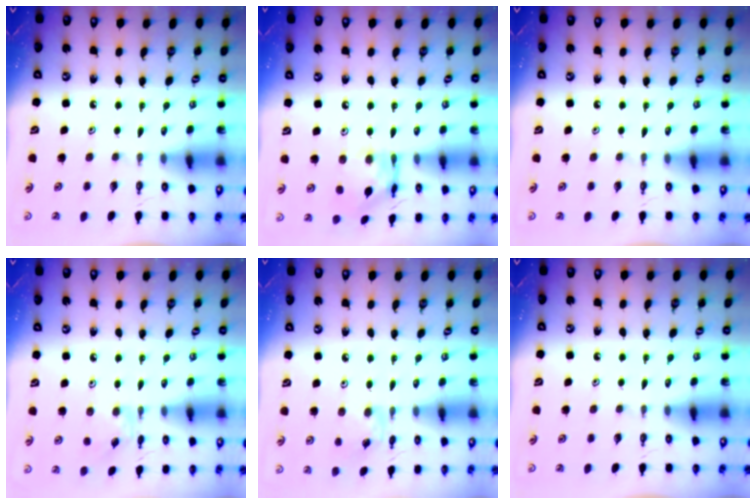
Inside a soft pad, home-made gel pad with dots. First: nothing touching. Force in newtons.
{"total": 10.9, "press": 10.8, "slide": 0.9}
{"total": 0.0}
{"total": 1.6, "press": 1.5, "slide": 0.3}
{"total": 3.3, "press": 3.3, "slide": 0.3}
{"total": 0.0}